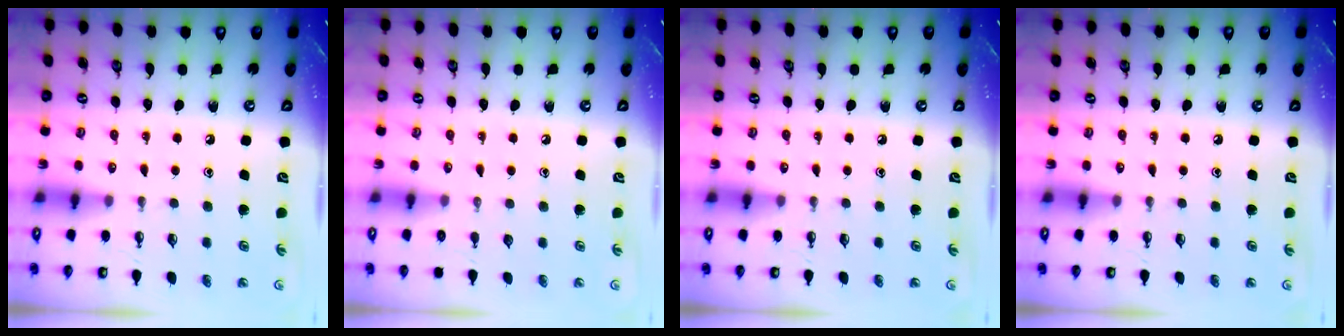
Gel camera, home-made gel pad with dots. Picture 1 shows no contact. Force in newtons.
{"total": 0.0}
{"total": 0.0}
{"total": 0.0}